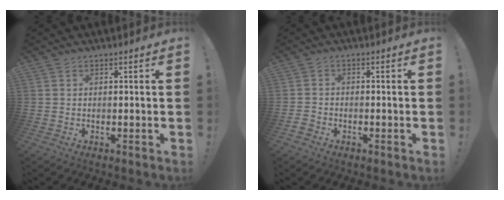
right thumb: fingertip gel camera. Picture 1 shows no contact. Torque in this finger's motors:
{"motor_torque": [0.35, 0.20, 0.02, -0.30, 0.03]}